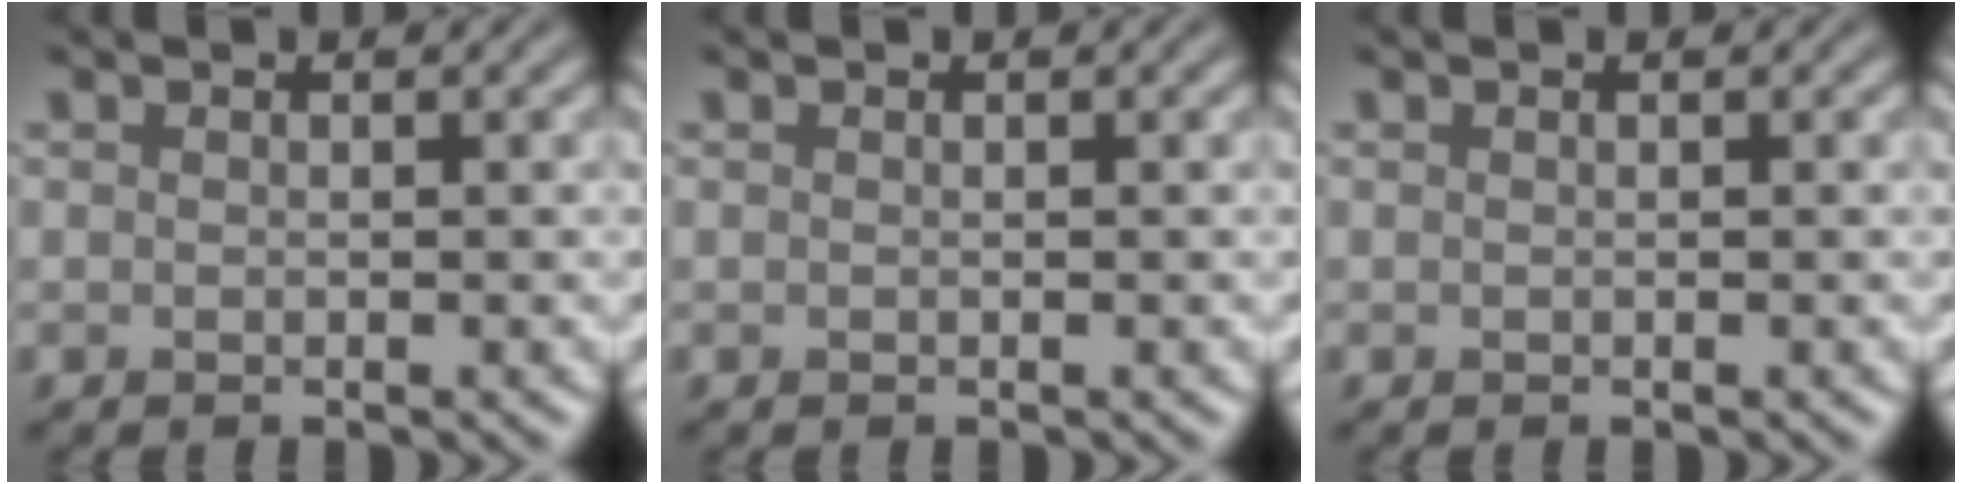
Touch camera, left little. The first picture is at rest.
{"total": 0.0}
{"total": 0.0}